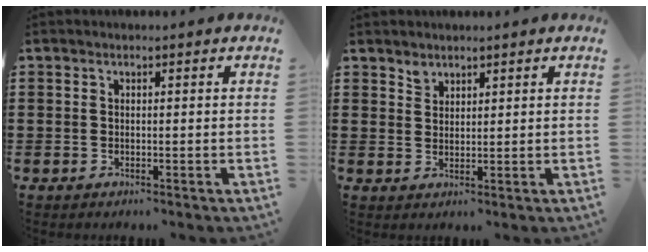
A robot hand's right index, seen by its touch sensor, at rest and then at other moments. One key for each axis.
{"total": 1.9, "fx": 1.7, "fy": 1.0, "fz": 0.1, "tx": -0.005, "ty": 0.002, "tz": 0.033}